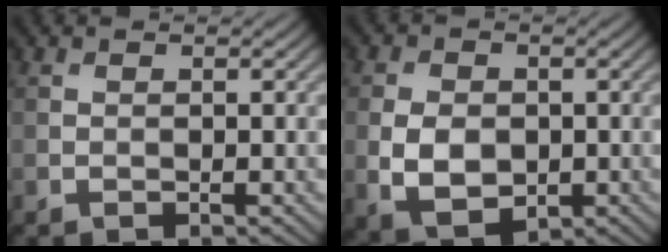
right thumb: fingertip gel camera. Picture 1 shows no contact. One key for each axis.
{"total": 6.7, "fx": -0.8, "fy": 4.7, "fz": 4.7, "tx": -0.104, "ty": -0.010, "tz": -0.015}